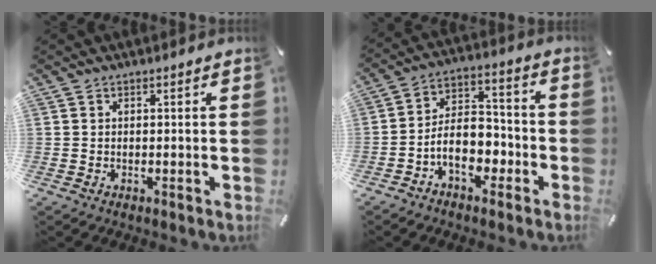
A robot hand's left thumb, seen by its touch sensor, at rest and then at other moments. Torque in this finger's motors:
{"motor_torque": [-0.81, 1.62, 0.92, 0.31, 0.23]}